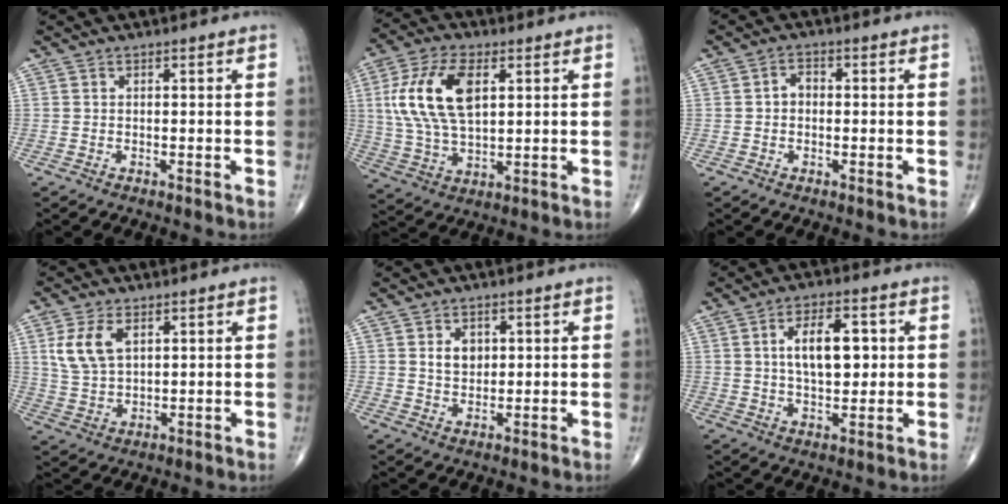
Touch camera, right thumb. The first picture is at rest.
{"total": 15.0, "force": [3.6, 7.7, 12.4], "torque": [-0.247, 0.001, 0.070]}
{"total": 2.3, "force": [-0.3, 1.8, 1.4], "torque": [-0.011, 0.013, -0.013]}
{"total": 7.8, "force": [2.8, 4.5, 5.7], "torque": [-0.113, -0.006, 0.061]}
{"total": 4.0, "force": [1.1, 2.9, 2.4], "torque": [-0.024, -0.007, 0.020]}
{"total": 9.7, "force": [1.7, 4.8, 8.2], "torque": [-0.114, -0.001, 0.028]}